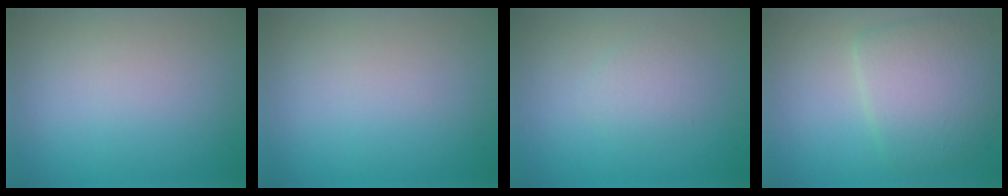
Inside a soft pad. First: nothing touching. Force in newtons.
{"total": 0.0}
{"total": 1.7, "press": 1.7, "slide": 0.0}
{"total": 5.7, "press": 5.7, "slide": 0.1}